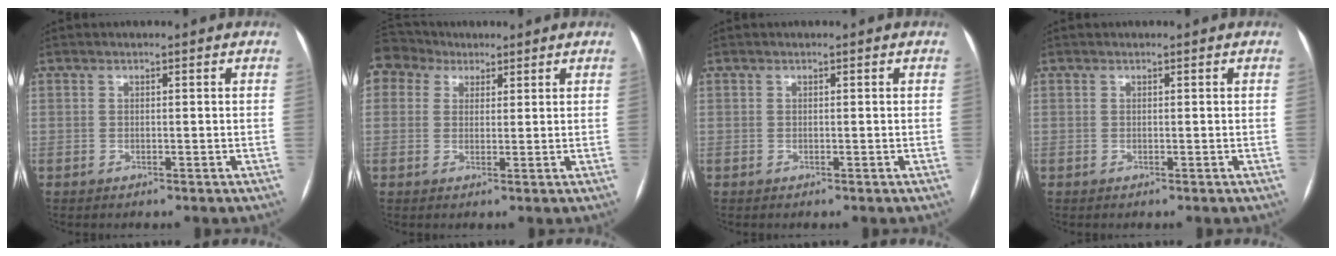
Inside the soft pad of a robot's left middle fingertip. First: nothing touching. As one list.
[{"total": 5.7, "force": [3.8, 4.1, 1.1], "torque": [-0.031, 0.037, 0.074]}, {"total": 0.0}, {"total": 0.0}]